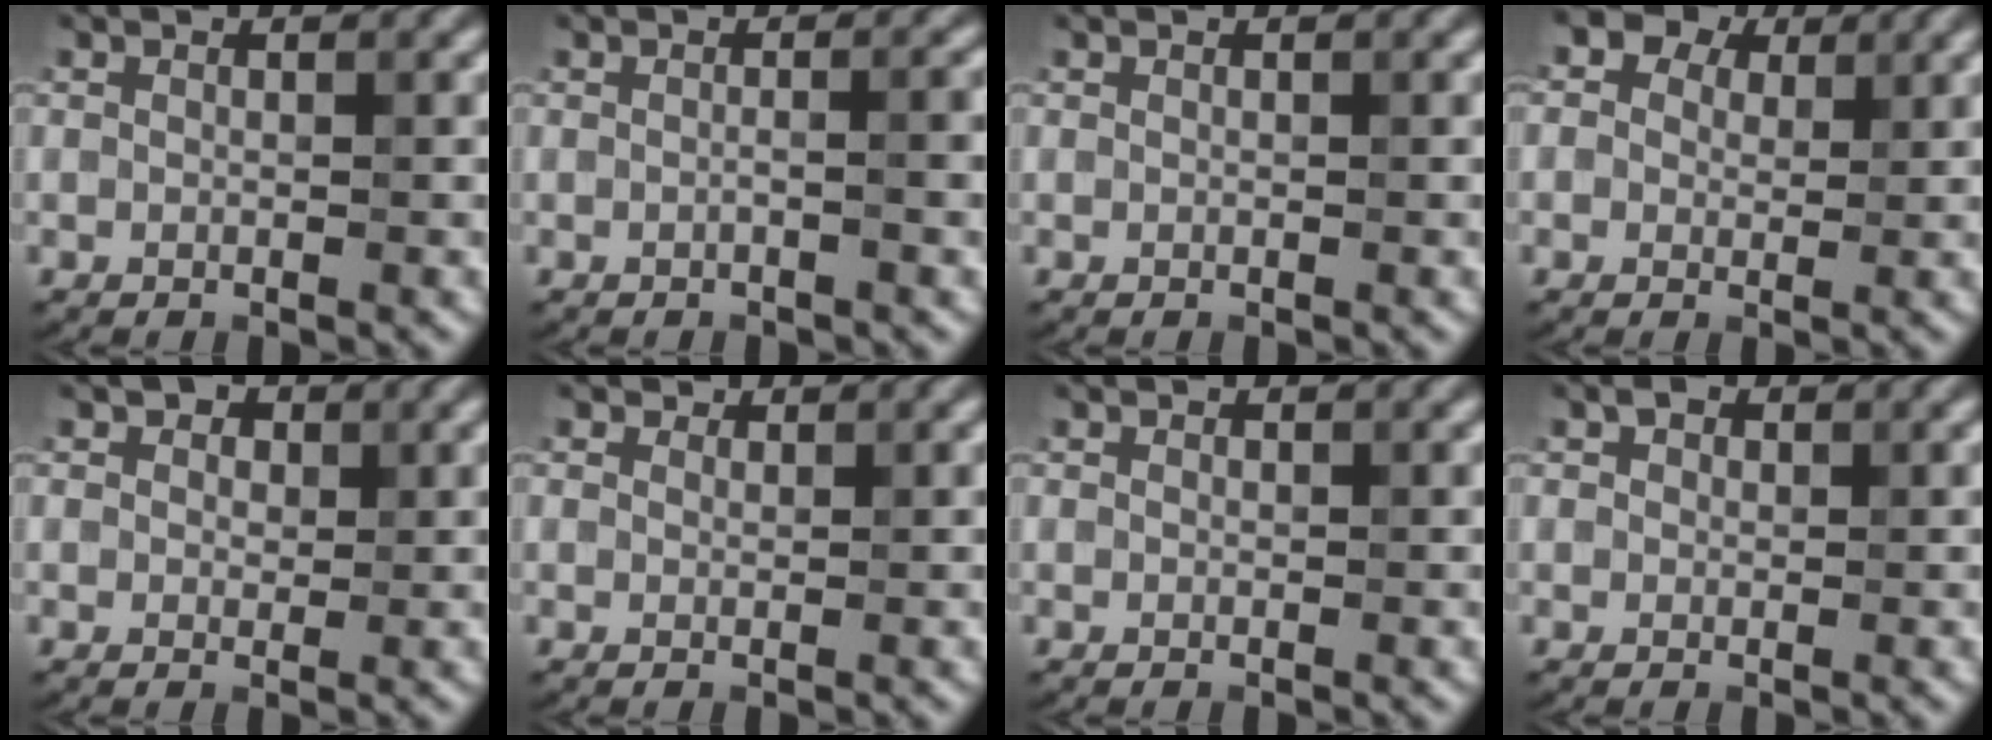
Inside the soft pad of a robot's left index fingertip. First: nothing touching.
{"total": 2.0, "force": [-0.3, 0.6, 1.9], "torque": [-0.021, -0.002, -0.012]}
{"total": 0.0}
{"total": 5.5, "force": [2.9, 3.9, 2.6], "torque": [-0.036, 0.015, 0.009]}
{"total": 2.0, "force": [1.0, 1.5, 1.1], "torque": [-0.011, 0.001, 0.004]}
{"total": 0.7, "force": [0.6, 0.4, 0.1], "torque": [0.000, -0.004, 0.005]}
{"total": 0.0}
{"total": 1.1, "force": [0.5, 0.8, 0.5], "torque": [-0.006, 0.000, 0.004]}